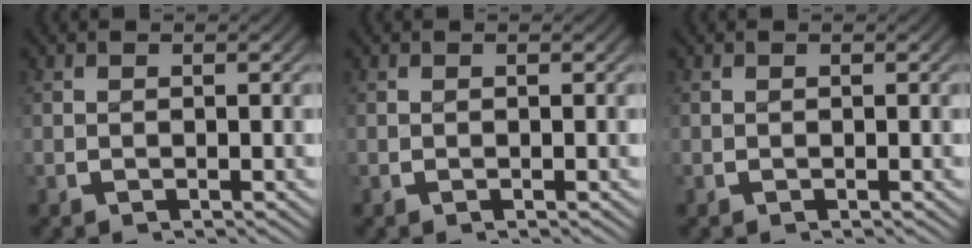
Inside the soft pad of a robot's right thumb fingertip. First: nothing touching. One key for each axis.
{"total": 0.0}
{"total": 0.0}